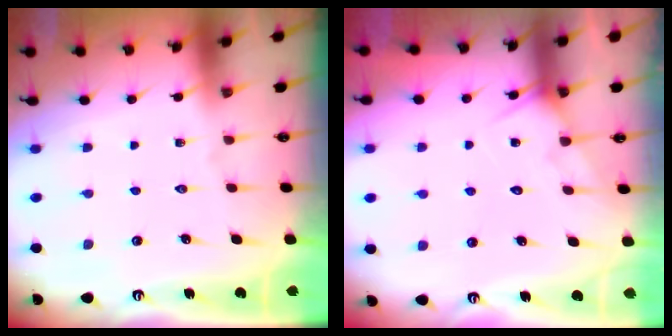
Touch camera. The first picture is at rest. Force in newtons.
{"total": 8.6, "press": 8.6, "slide": 0.6}